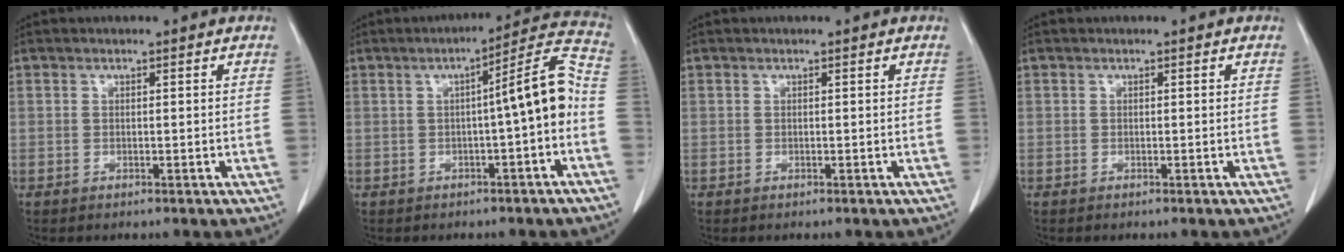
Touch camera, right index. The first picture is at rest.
{"total": 8.5, "force": [-1.1, 0.1, 8.4], "torque": [-0.113, 0.027, -0.021]}
{"total": 0.0}
{"total": 0.0}